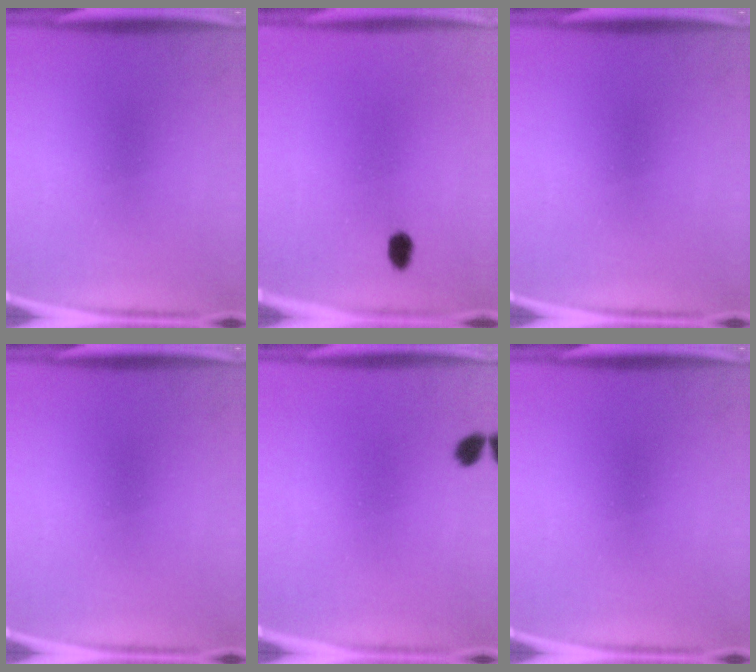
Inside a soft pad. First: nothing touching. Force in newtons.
{"total": 2.3}
{"total": 0.0}
{"total": 0.0}
{"total": 1.9}
{"total": 0.0}